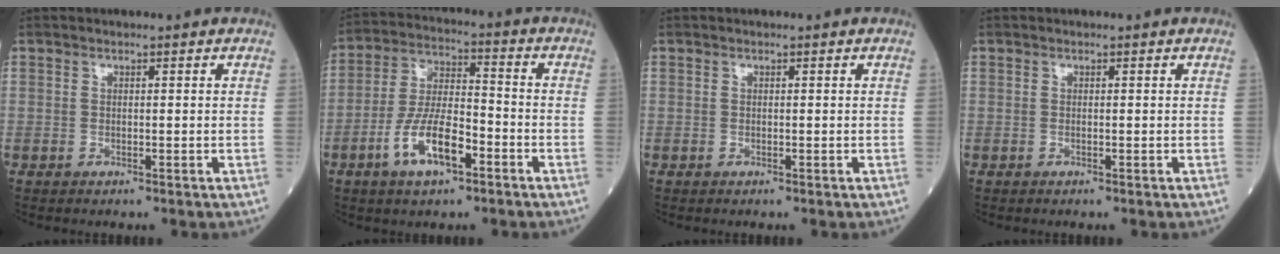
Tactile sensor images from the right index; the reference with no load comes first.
{"total": 10.3, "force": [-4.7, 3.4, 8.6], "torque": [-0.175, 0.005, -0.087]}
{"total": 0.0}
{"total": 0.0}